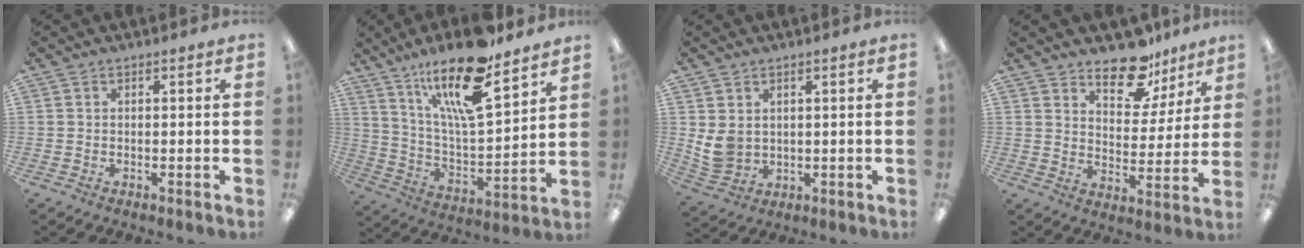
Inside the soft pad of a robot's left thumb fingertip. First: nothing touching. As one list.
[{"total": 20.6, "force": [14.3, 6.2, 13.6], "torque": [-0.240, -0.081, 0.240]}, {"total": 5.6, "force": [1.9, 4.4, 2.9], "torque": [-0.063, -0.006, 0.039]}, {"total": 13.3, "force": [10.2, 6.4, 5.5], "torque": [-0.065, -0.069, 0.182]}]